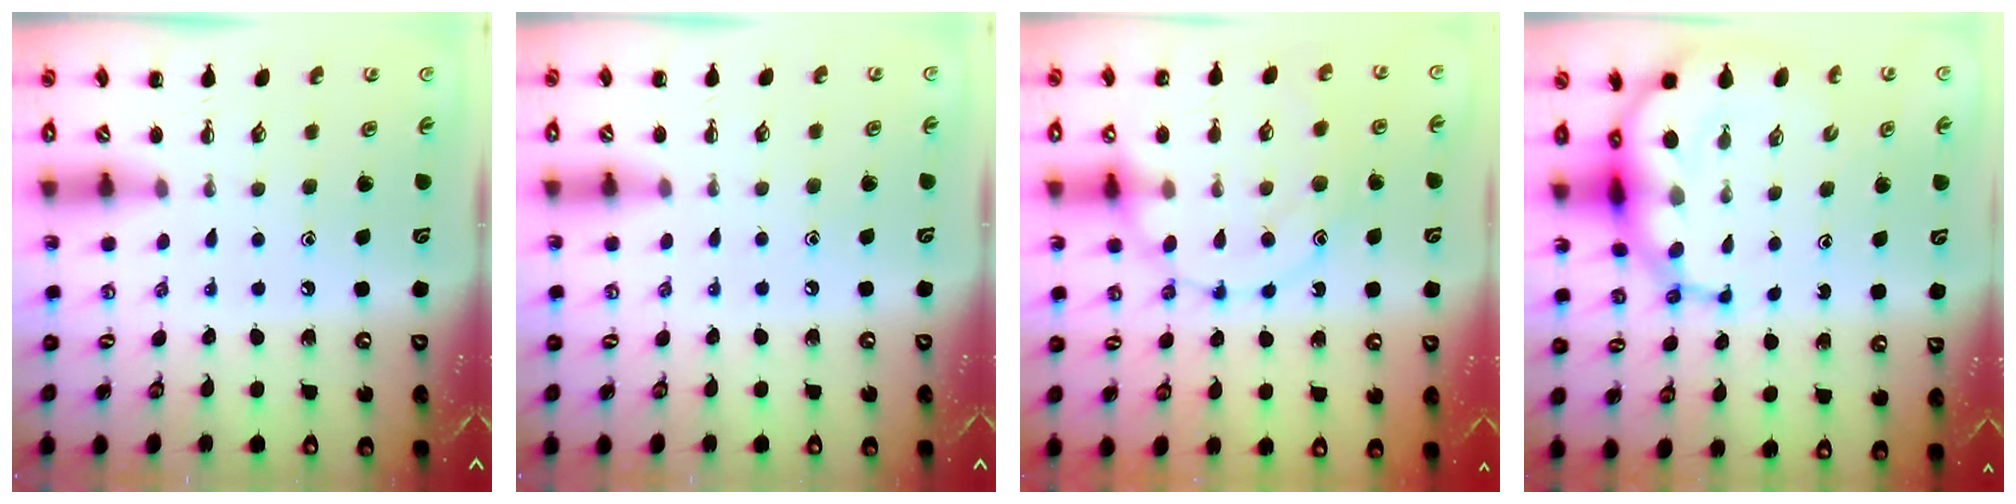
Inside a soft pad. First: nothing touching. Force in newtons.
{"total": 3.6, "press": 3.4, "slide": 1.1}
{"total": 14.3, "press": 14.3, "slide": 0.3}
{"total": 12.4, "press": 12.0, "slide": 3.2}